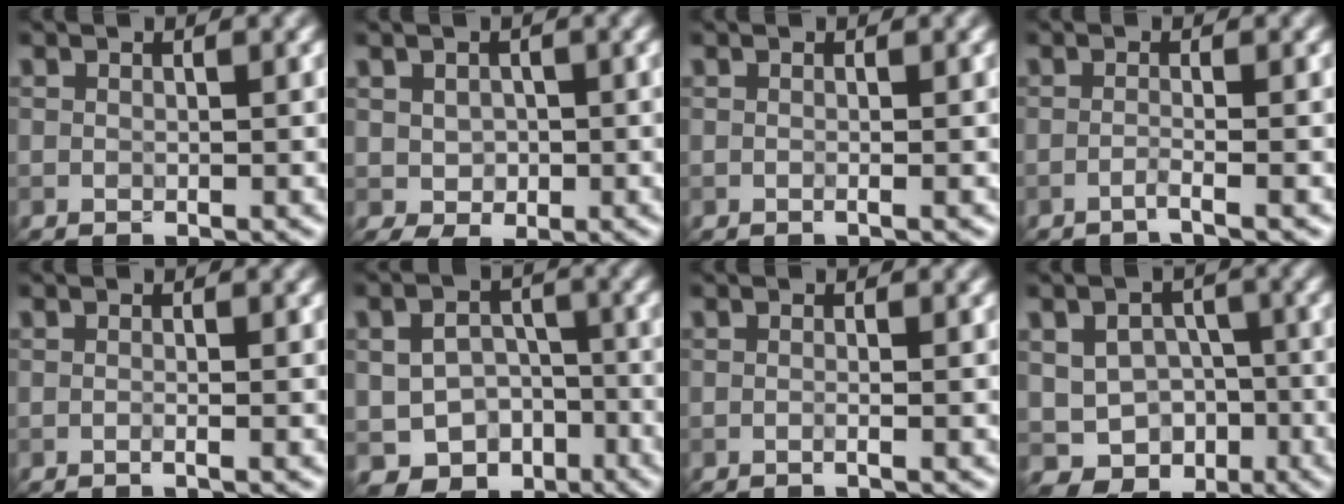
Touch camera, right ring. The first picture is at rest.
{"total": 2.0, "force": [0.2, 1.6, 1.1], "torque": [-0.022, -0.001, 0.002]}
{"total": 1.1, "force": [0.1, 0.5, 1.0], "torque": [0.004, -0.009, -0.015]}
{"total": 1.4, "force": [-0.9, 0.1, 1.1], "torque": [-0.010, 0.001, -0.031]}
{"total": 1.0, "force": [-0.1, 0.4, 0.9], "torque": [-0.001, -0.008, -0.016]}
{"total": 5.9, "force": [-2.9, 4.5, 2.6], "torque": [-0.035, -0.004, -0.035]}
{"total": 1.0, "force": [-0.1, 0.4, 1.0], "torque": [-0.001, -0.012, -0.017]}
{"total": 6.0, "force": [-1.9, 4.9, 2.9], "torque": [-0.031, -0.002, -0.031]}